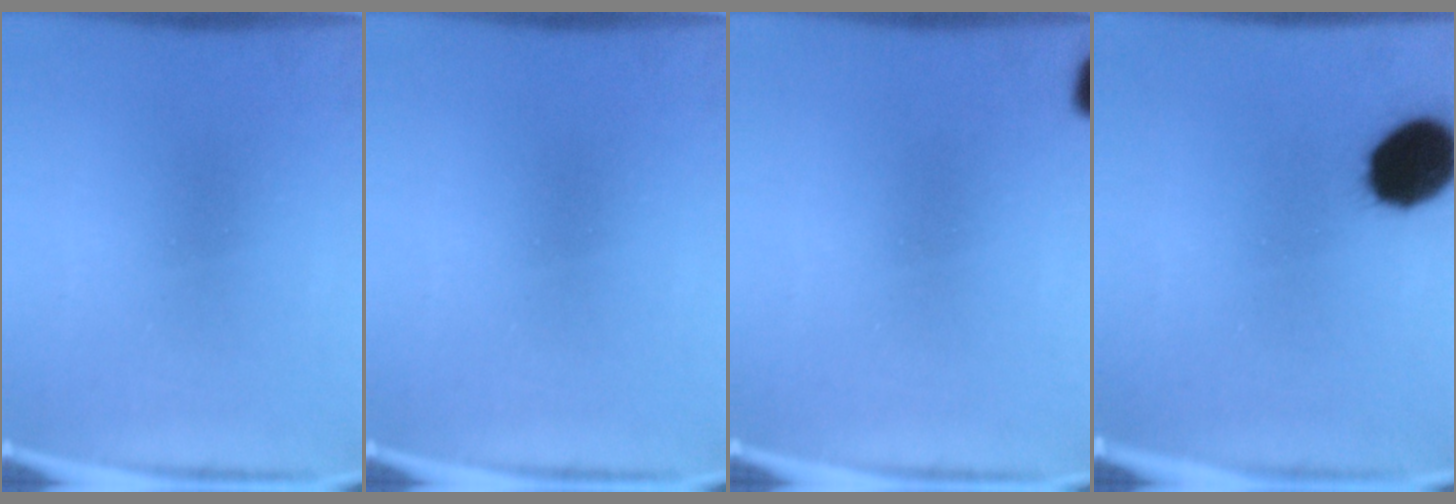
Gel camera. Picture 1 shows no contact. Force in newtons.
{"total": 0.0}
{"total": 5.0}
{"total": 14.7}